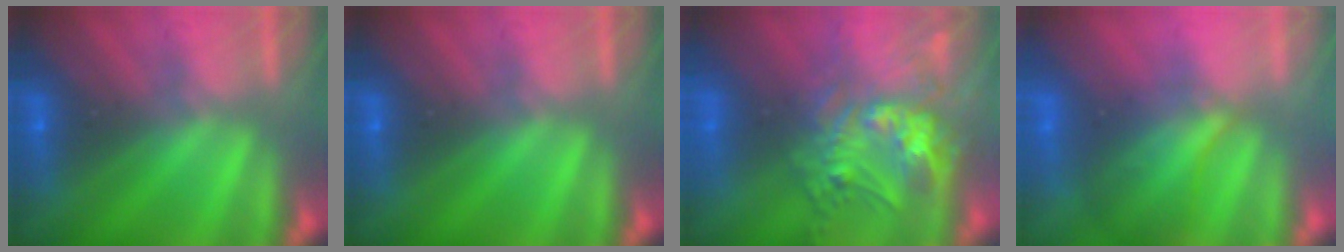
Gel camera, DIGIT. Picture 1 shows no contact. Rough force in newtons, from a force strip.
{"total": 0.0}
{"total": 7.7}
{"total": 3.4}